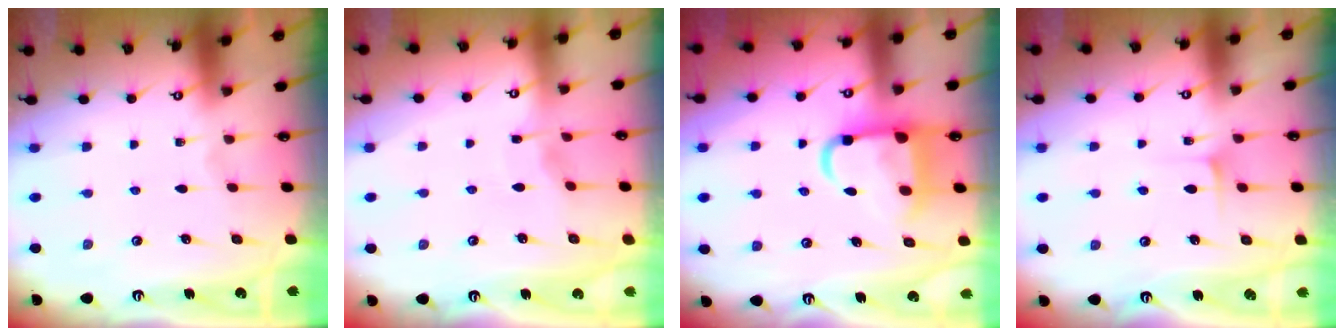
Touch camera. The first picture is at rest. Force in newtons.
{"total": 2.7, "press": 2.6, "slide": 0.4}
{"total": 11.2, "press": 11.1, "slide": 1.4}
{"total": 4.6, "press": 4.5, "slide": 0.5}